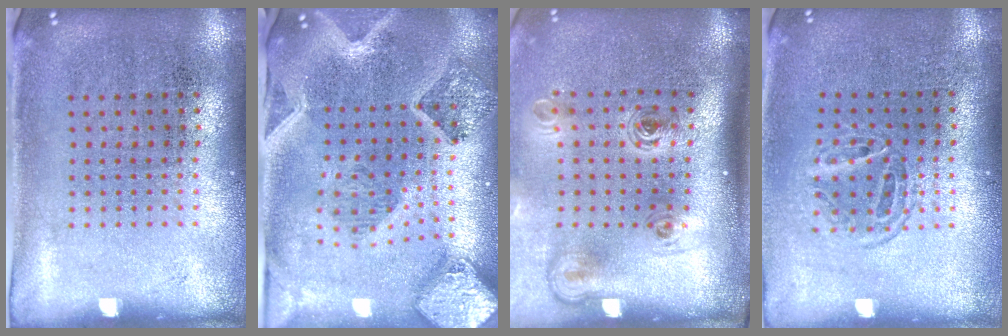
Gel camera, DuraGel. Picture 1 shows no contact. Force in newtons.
{"total": 2.6, "press": 2.4, "slide": 1.1}
{"total": 2.3, "press": 1.4, "slide": 1.8}
{"total": 1.4, "press": 1.1, "slide": 0.8}